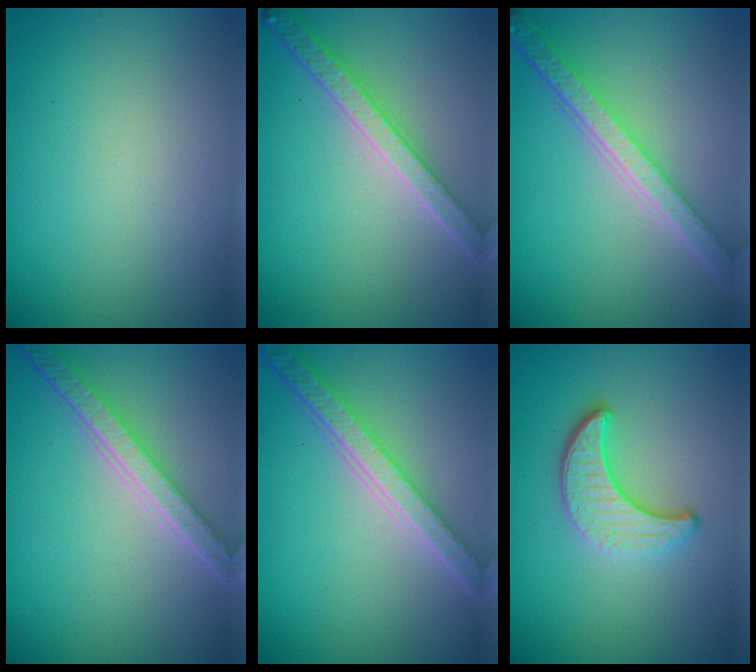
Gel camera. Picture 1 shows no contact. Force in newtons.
{"total": 4.1, "press": 3.5, "slide": 2.2}
{"total": 5.3, "press": 4.0, "slide": 3.4}
{"total": 5.3, "press": 3.9, "slide": 3.6}
{"total": 5.4, "press": 4.1, "slide": 3.5}
{"total": 4.0, "press": 2.9, "slide": 2.7}